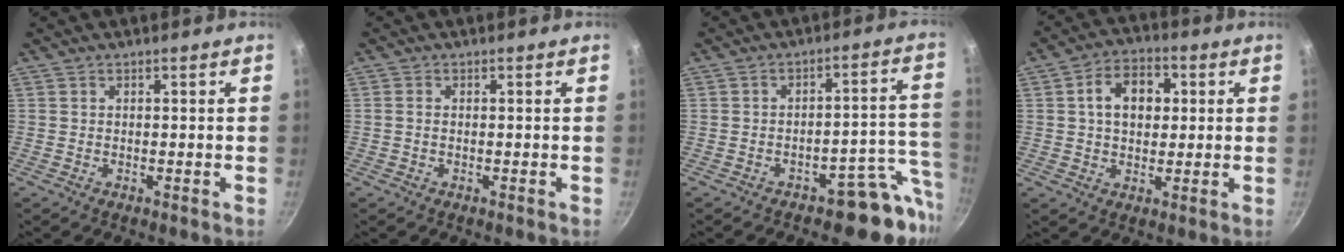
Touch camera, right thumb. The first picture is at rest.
{"total": 0.9, "force": [-0.1, 0.6, 0.7], "torque": [-0.016, 0.003, -0.003]}
{"total": 8.8, "force": [-5.9, 4.2, 5.0], "torque": [0.006, 0.067, -0.080]}
{"total": 9.6, "force": [1.8, 6.8, 6.6], "torque": [-0.079, 0.012, 0.020]}